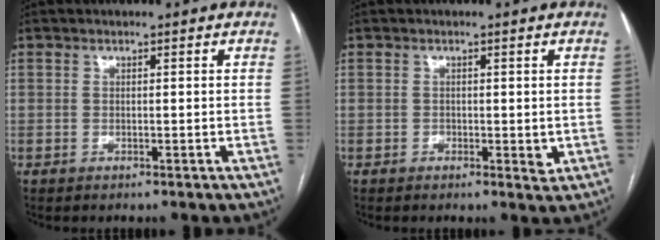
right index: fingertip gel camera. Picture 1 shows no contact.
{"total": 2.1, "force": [-0.4, 1.2, 1.6], "torque": [-0.019, 0.000, -0.005]}